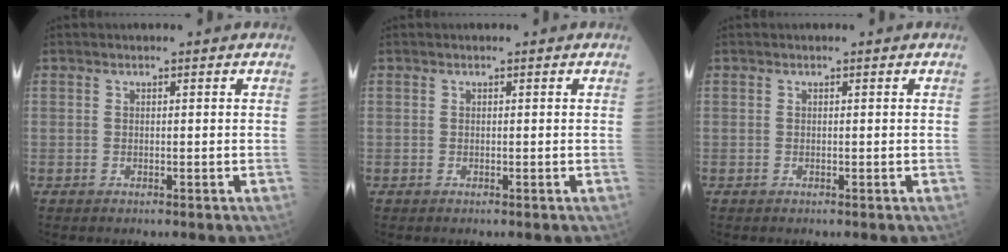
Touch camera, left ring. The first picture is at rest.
{"total": 0.0}
{"total": 0.0}